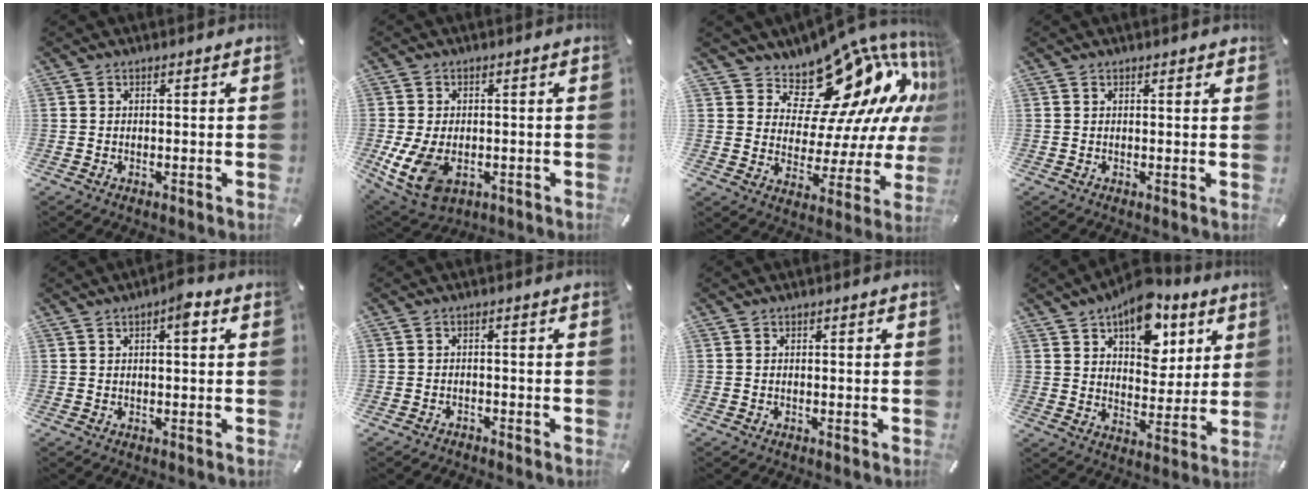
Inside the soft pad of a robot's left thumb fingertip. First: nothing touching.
{"total": 9.6, "force": [-2.6, 6.4, 6.6], "torque": [-0.147, -0.003, -0.045]}
{"total": 17.5, "force": [12.9, 8.4, 8.3], "torque": [-0.107, -0.120, 0.219]}
{"total": 0.6, "force": [0.4, 0.2, 0.4], "torque": [0.001, -0.003, 0.006]}
{"total": 3.8, "force": [1.2, 1.2, 3.4], "torque": [-0.045, -0.003, 0.013]}
{"total": 1.5, "force": [-1.4, 0.5, 0.0], "torque": [-0.001, 0.008, -0.031]}
{"total": 0.0}
{"total": 13.3, "force": [8.2, 8.2, 6.5], "torque": [-0.084, -0.045, 0.145]}